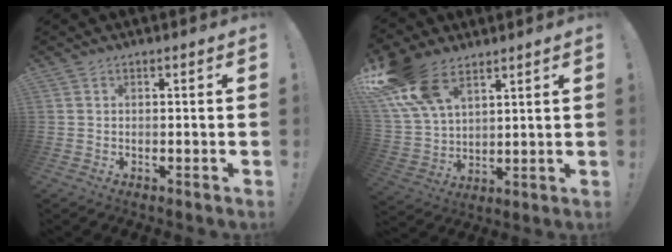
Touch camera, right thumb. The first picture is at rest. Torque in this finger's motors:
{"motor_torque": [0.84, 2.09, 1.81, 0.96, 0.61]}